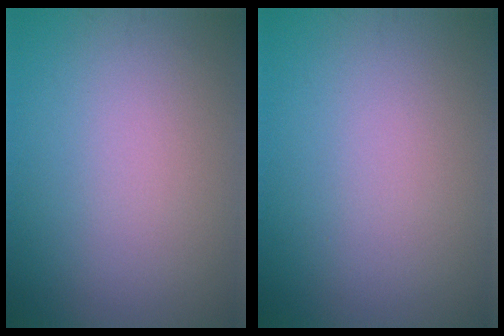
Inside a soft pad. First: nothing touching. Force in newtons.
{"total": 0.0}